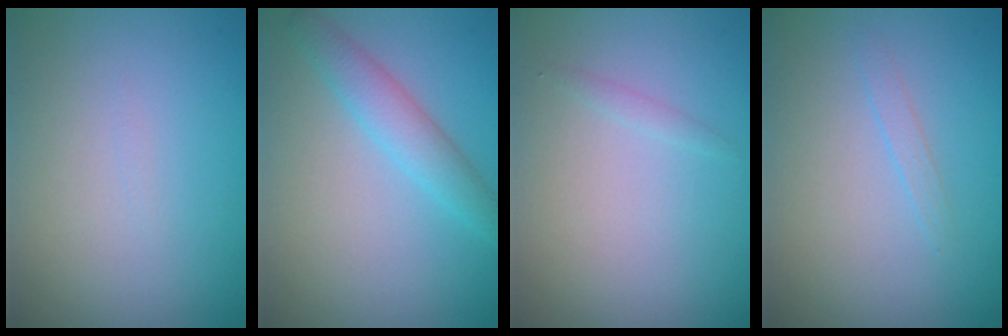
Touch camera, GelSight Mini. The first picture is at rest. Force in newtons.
{"total": 2.7, "press": 2.7, "slide": 0.1}
{"total": 0.5, "press": 0.5, "slide": 0.1}
{"total": 0.8, "press": 0.8, "slide": 0.1}